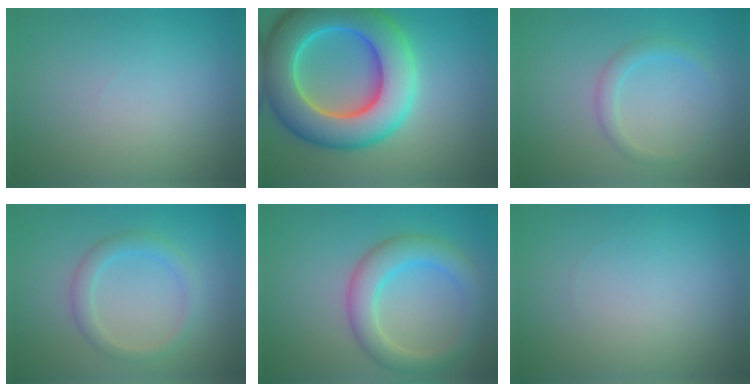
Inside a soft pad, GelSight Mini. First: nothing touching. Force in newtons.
{"total": 11.7, "press": 11.7, "slide": 0.2}
{"total": 1.6, "press": 1.6, "slide": 0.1}
{"total": 2.2, "press": 2.2, "slide": 0.1}
{"total": 4.4, "press": 4.4, "slide": 0.3}
{"total": 0.0}